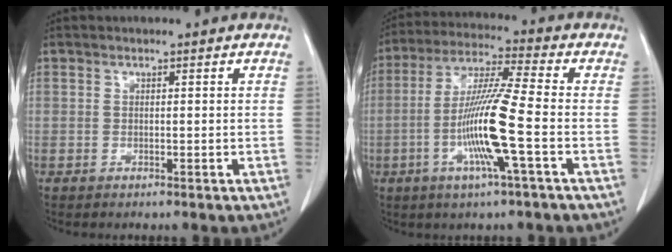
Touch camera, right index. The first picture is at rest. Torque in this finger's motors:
{"motor_torque": [2.14, 0.00, 1.06, 0.21]}